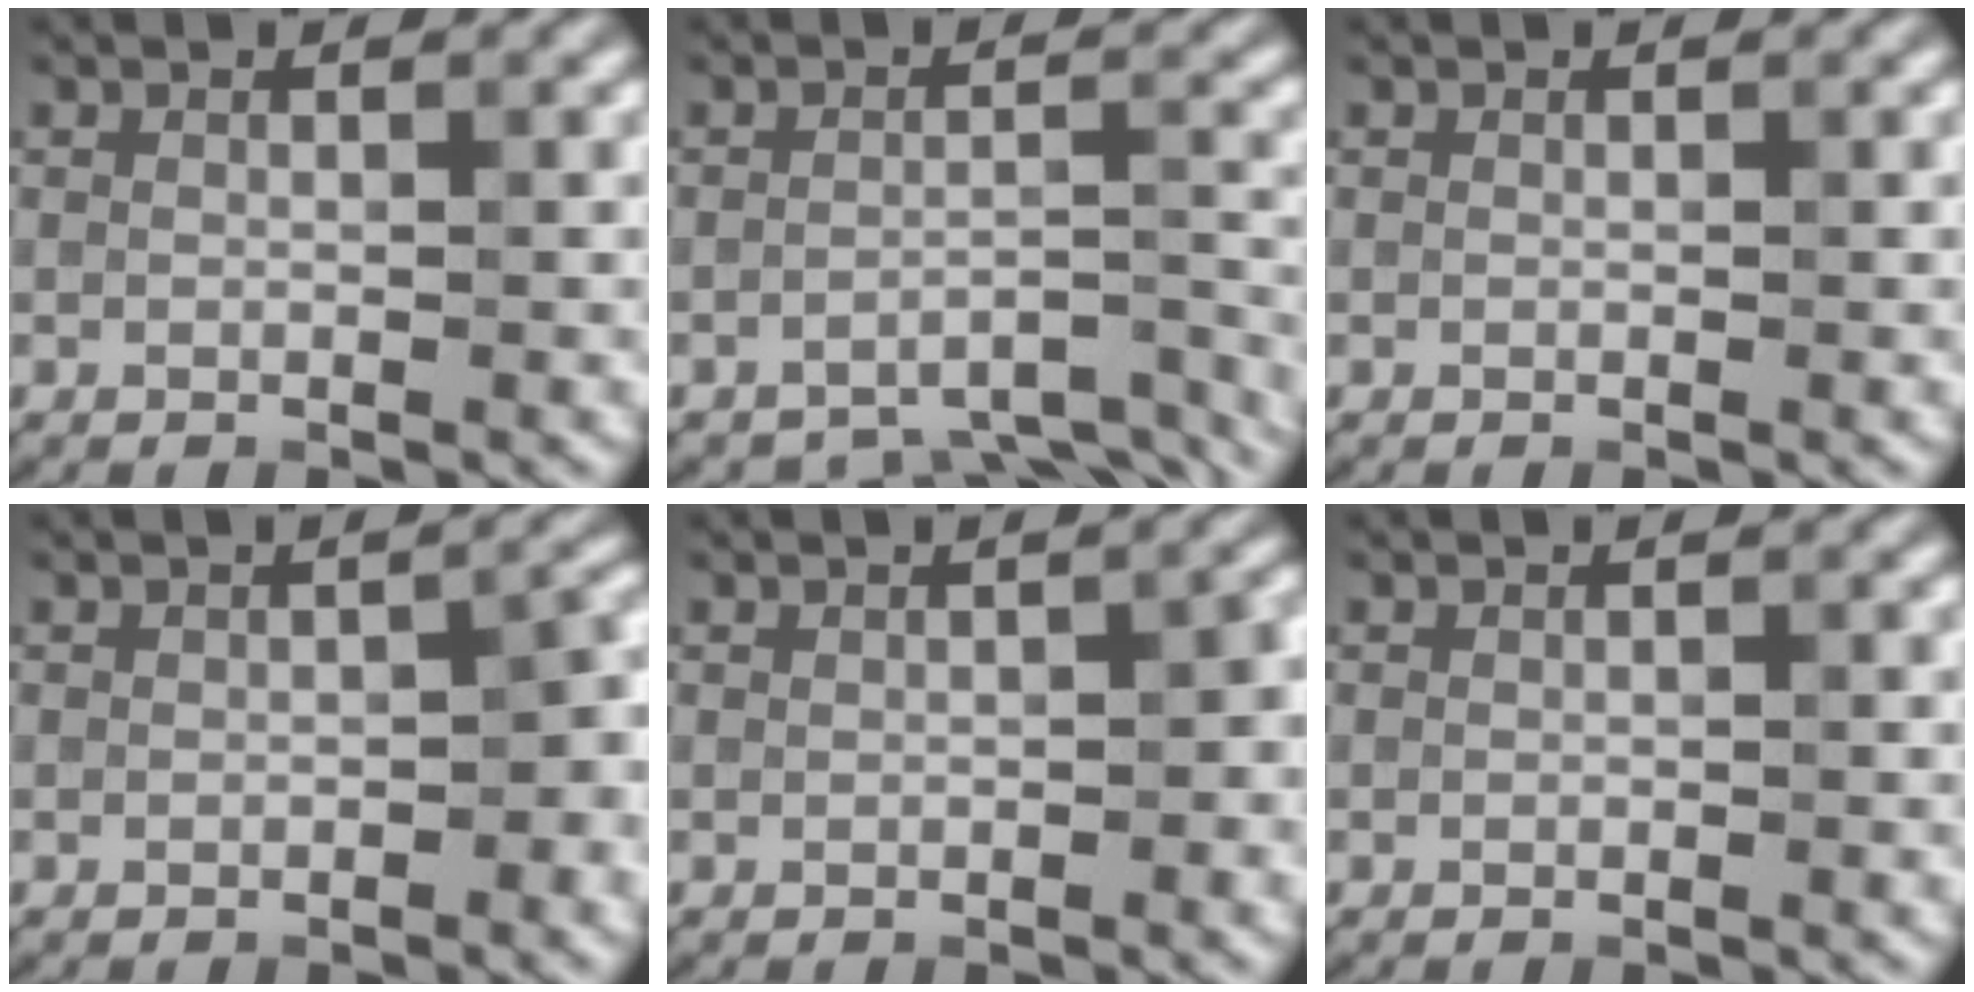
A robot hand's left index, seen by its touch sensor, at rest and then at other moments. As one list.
[{"total": 6.6, "force": [-6.1, 1.2, 2.1], "torque": [-0.031, -0.018, -0.075]}, {"total": 0.0}, {"total": 2.6, "force": [-0.6, 1.4, 2.2], "torque": [-0.026, 0.003, -0.008]}, {"total": 1.9, "force": [-0.2, 1.0, 1.6], "torque": [-0.020, 0.002, -0.001]}, {"total": 0.0}]